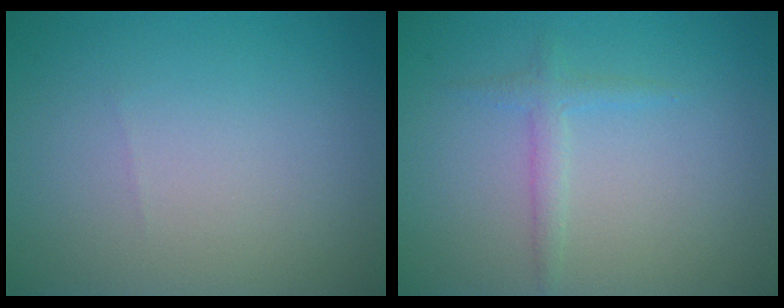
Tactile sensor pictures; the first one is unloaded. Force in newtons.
{"total": 1.5, "press": 1.5, "slide": 0.0}